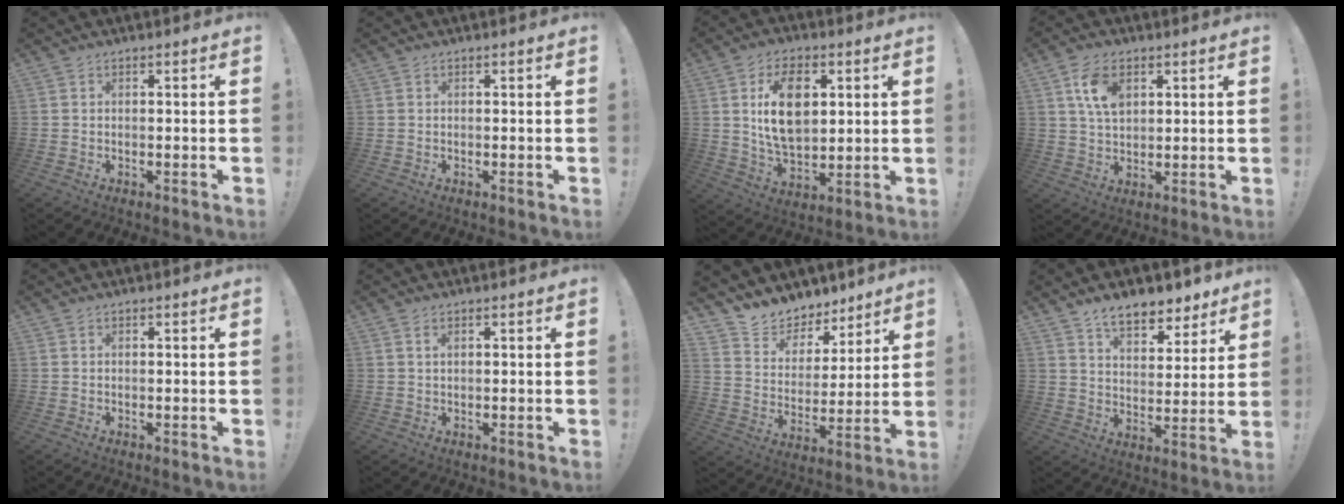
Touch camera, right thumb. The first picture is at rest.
{"total": 0.0}
{"total": 15.0, "force": [3.6, 9.3, 11.1], "torque": [-0.180, -0.003, 0.060]}
{"total": 8.8, "force": [3.8, 5.6, 5.6], "torque": [-0.100, 0.000, 0.074]}
{"total": 0.0}
{"total": 1.2, "force": [0.7, 0.5, 0.9], "torque": [-0.016, 0.000, 0.011]}
{"total": 8.4, "force": [6.9, 4.8, 0.2], "torque": [-0.017, -0.069, 0.133]}
{"total": 9.9, "force": [7.7, 4.8, 4.0], "torque": [-0.056, -0.057, 0.142]}